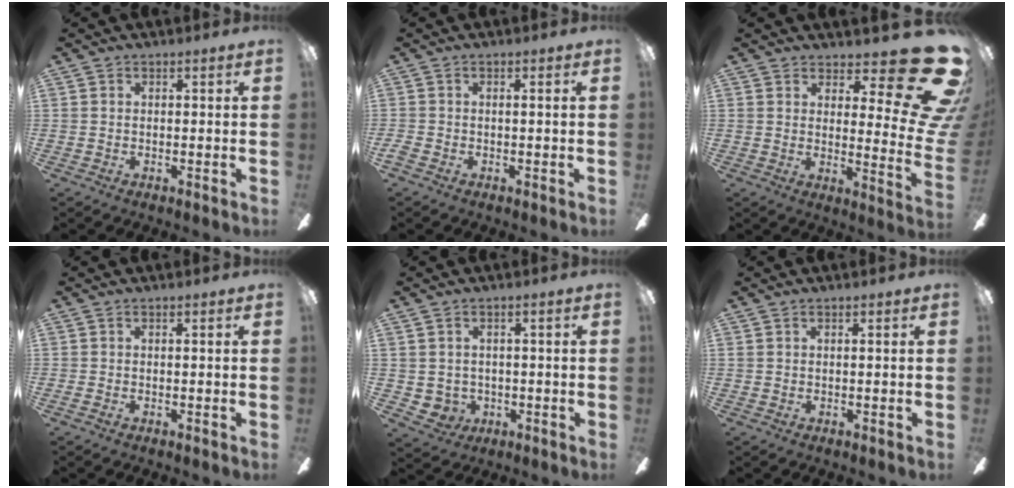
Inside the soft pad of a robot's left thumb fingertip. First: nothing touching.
{"total": 1.5, "force": [-0.5, 0.2, 1.4], "torque": [-0.025, 0.001, -0.008]}
{"total": 20.9, "force": [11.2, 7.0, 16.1], "torque": [-0.182, -0.084, 0.193]}
{"total": 0.7, "force": [-0.3, 0.0, 0.7], "torque": [-0.010, 0.000, -0.004]}
{"total": 3.2, "force": [0.5, 3.0, 1.0], "torque": [-0.034, 0.000, 0.008]}
{"total": 0.6, "force": [0.0, -0.1, 0.6], "torque": [-0.011, -0.001, 0.000]}